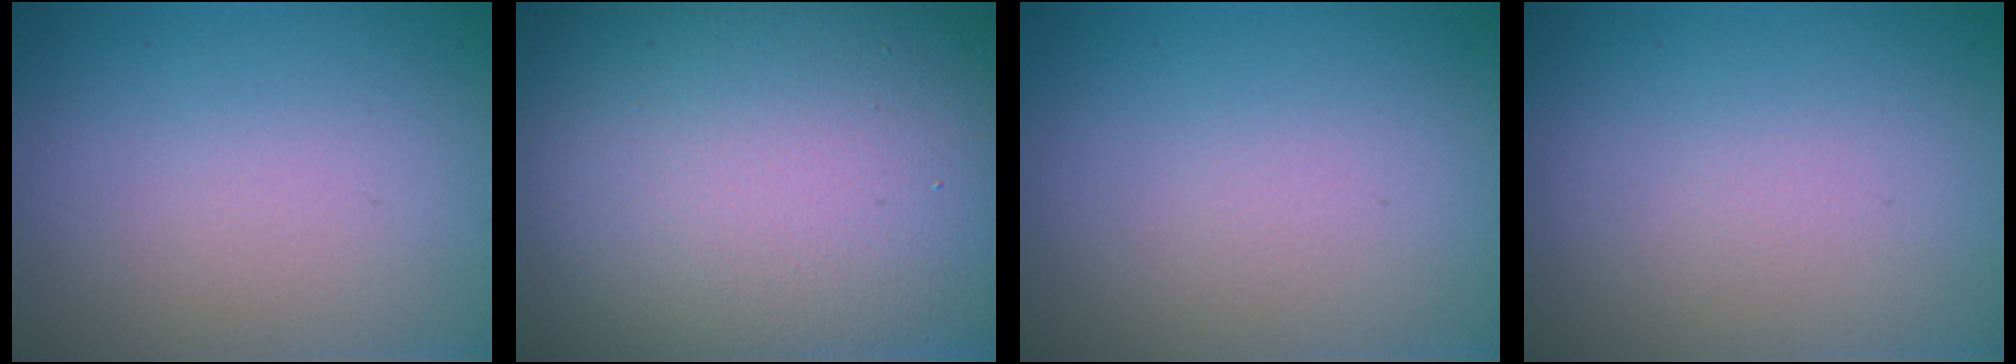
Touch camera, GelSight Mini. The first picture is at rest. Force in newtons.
{"total": 20.6, "press": 20.6, "slide": 1.3}
{"total": 0.0}
{"total": 0.0}